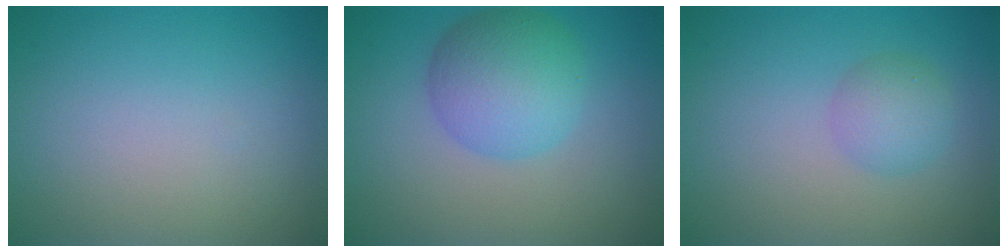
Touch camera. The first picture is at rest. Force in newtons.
{"total": 5.7, "press": 5.7, "slide": 0.0}
{"total": 2.4, "press": 2.4, "slide": 0.0}